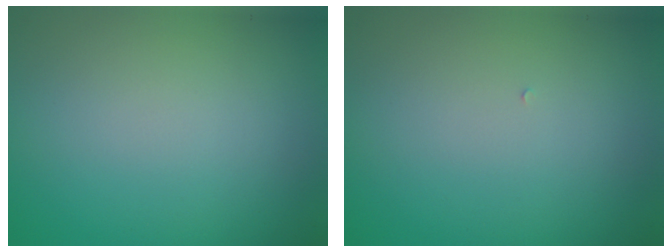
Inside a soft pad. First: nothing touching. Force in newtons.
{"total": 0.0}